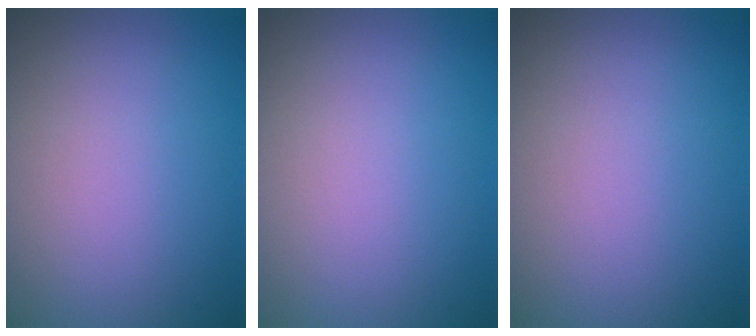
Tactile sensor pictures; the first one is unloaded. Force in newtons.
{"total": 0.0}
{"total": 0.0}